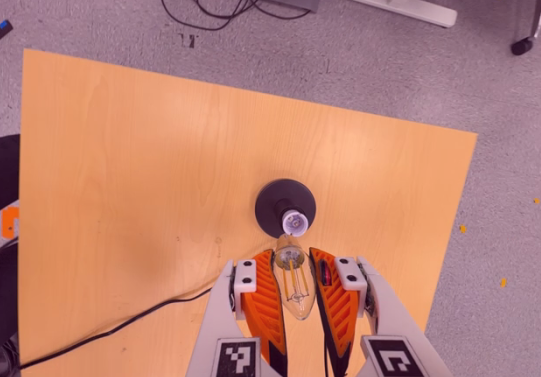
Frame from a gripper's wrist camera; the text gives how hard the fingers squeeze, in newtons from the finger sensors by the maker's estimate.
{"total": 23.4, "left": 26.2, "right": 20.7}